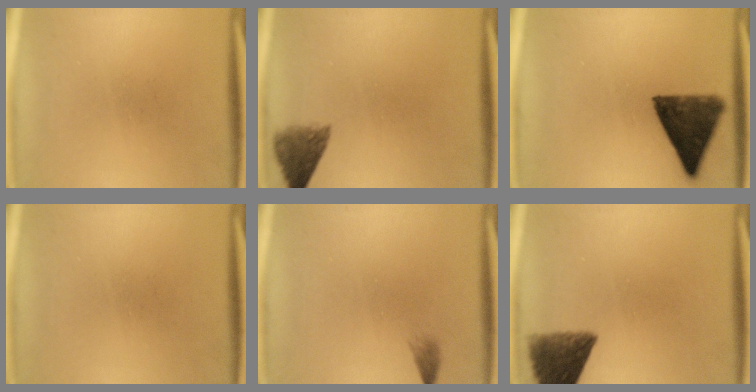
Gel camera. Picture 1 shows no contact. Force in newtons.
{"total": 4.6}
{"total": 11.7}
{"total": 0.0}
{"total": 1.0}
{"total": 8.8}